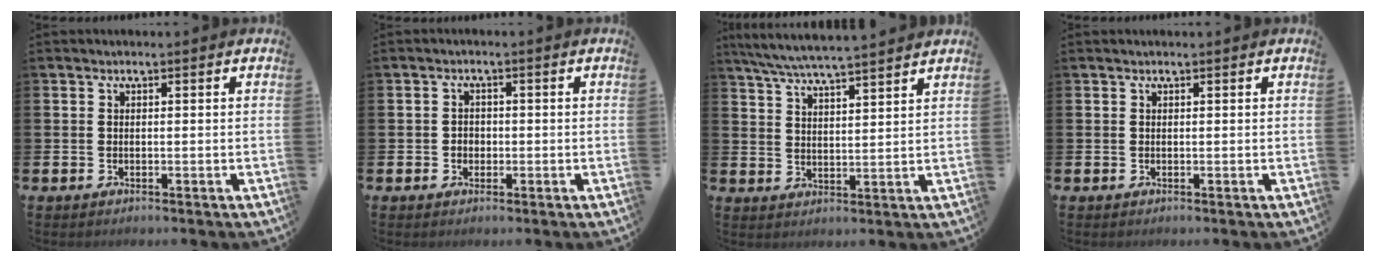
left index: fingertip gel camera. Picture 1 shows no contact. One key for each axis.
{"total": 1.6, "fx": -0.3, "fy": 1.5, "fz": 0.5, "tx": -0.001, "ty": 0.002, "tz": -0.011}
{"total": 6.1, "fx": 5.8, "fy": -0.1, "fz": 1.8, "tx": -0.060, "ty": -0.029, "tz": 0.104}
{"total": 0.0}